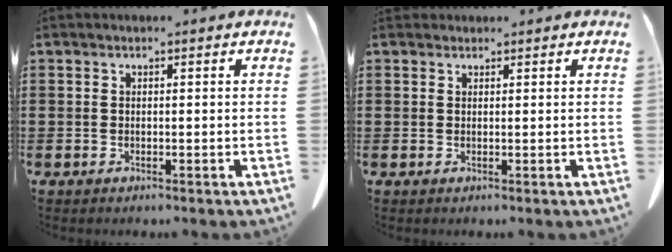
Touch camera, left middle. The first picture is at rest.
{"total": 1.0, "force": [0.9, 0.4, 0.1], "torque": [-0.005, 0.001, 0.020]}